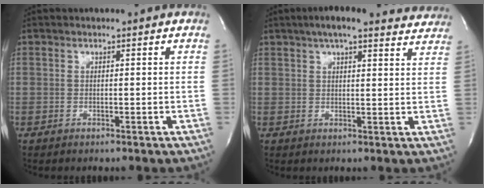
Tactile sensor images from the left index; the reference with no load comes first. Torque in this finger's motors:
{"motor_torque": [-0.16, -0.80, 0.28, 0.05]}